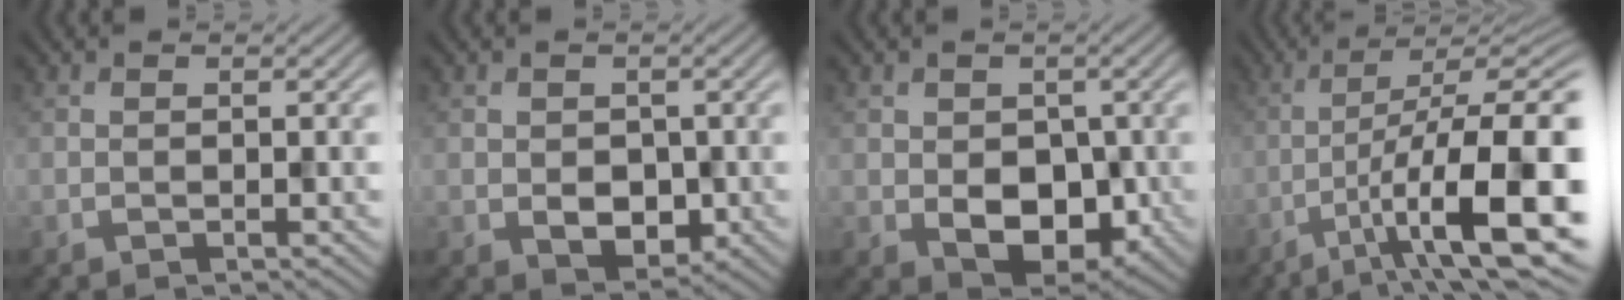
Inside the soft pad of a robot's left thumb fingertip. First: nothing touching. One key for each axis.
{"total": 3.7, "fx": -0.3, "fy": 2.8, "fz": 2.3, "tx": -0.047, "ty": -0.015, "tz": -0.003}
{"total": 7.1, "fx": -0.9, "fy": 5.1, "fz": 4.9, "tx": -0.090, "ty": -0.023, "tz": -0.007}
{"total": 14.9, "fx": -5.2, "fy": 3.4, "fz": 13.5, "tx": -0.213, "ty": -0.001, "tz": -0.077}